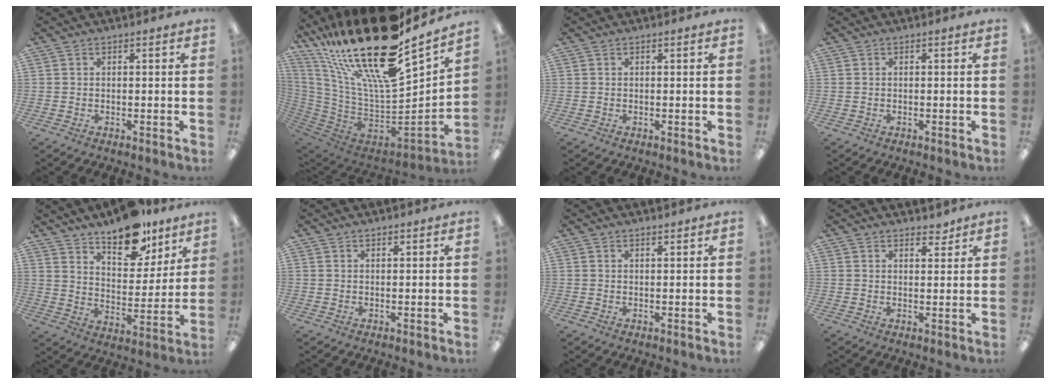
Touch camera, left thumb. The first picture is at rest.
{"total": 28.9, "force": [18.1, 9.8, 20.3], "torque": [-0.351, -0.136, 0.306]}
{"total": 0.0}
{"total": 0.0}
{"total": 15.4, "force": [11.8, 7.1, 6.9], "torque": [-0.095, -0.074, 0.209]}
{"total": 0.7, "force": [0.7, 0.2, 0.2], "torque": [-0.004, 0.001, 0.012]}
{"total": 1.0, "force": [1.0, 0.2, 0.3], "torque": [-0.006, -0.002, 0.018]}
{"total": 3.1, "force": [2.8, 1.2, 0.6], "torque": [0.009, -0.020, 0.047]}